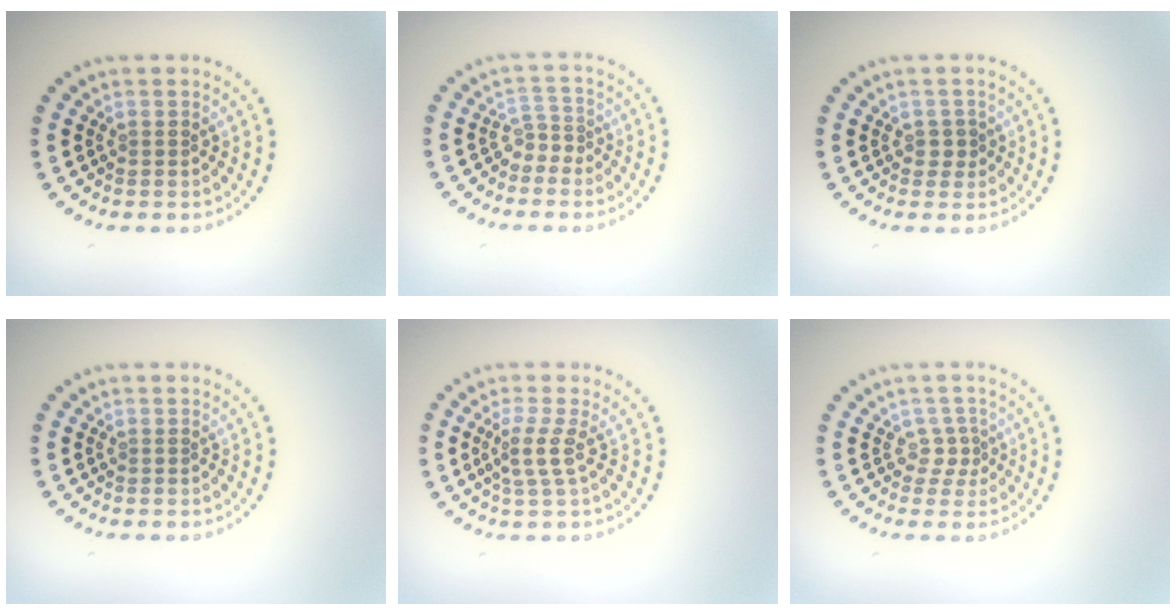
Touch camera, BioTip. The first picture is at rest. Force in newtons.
{"total": 1.7, "press": 1.1, "slide": 1.3}
{"total": 1.2, "press": 1.1, "slide": 0.4}
{"total": 0.0}
{"total": 2.1, "press": 1.6, "slide": 1.4}
{"total": 1.6, "press": 1.1, "slide": 1.2}